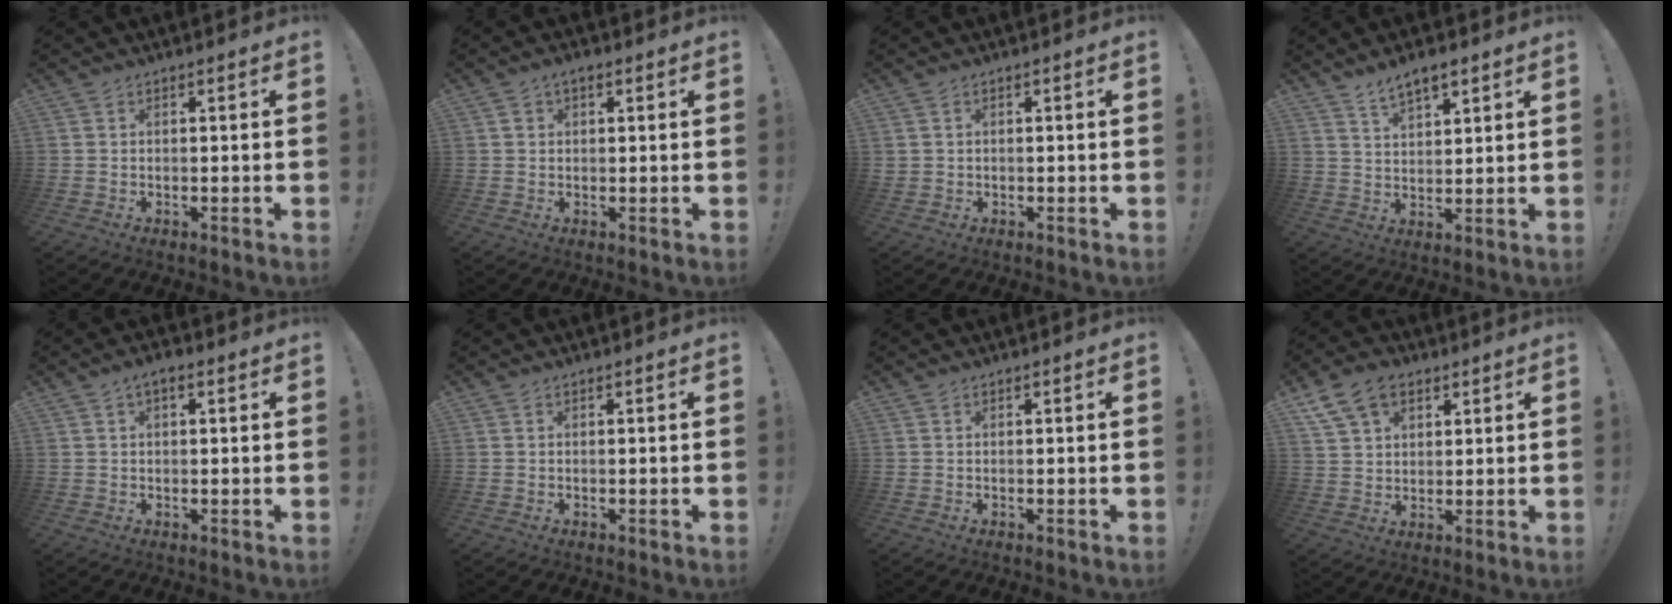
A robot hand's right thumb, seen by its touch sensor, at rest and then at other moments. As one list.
[{"total": 2.2, "force": [0.6, 1.6, 1.5], "torque": [-0.026, 0.005, 0.010]}, {"total": 0.8, "force": [0.2, 0.8, 0.1], "torque": [-0.002, 0.003, 0.004]}, {"total": 6.1, "force": [4.6, 2.4, 3.3], "torque": [-0.055, -0.022, 0.082]}, {"total": 2.6, "force": [0.7, 1.3, 2.1], "torque": [-0.036, 0.006, 0.012]}, {"total": 0.0}, {"total": 0.0}, {"total": 10.9, "force": [6.0, 7.2, 5.5], "torque": [-0.090, -0.021, 0.118]}]